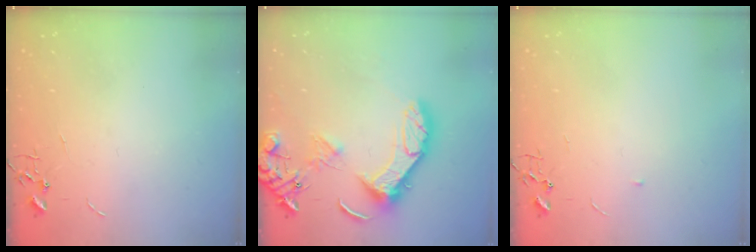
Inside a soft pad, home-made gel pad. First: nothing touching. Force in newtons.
{"total": 16.9, "press": 16.9, "slide": 1.5}
{"total": 4.0, "press": 4.0, "slide": 0.6}